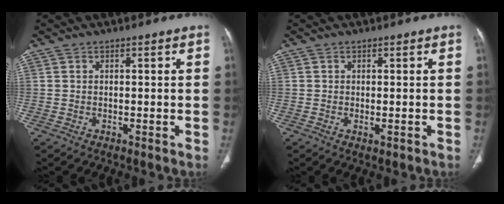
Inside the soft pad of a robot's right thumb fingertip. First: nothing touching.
{"total": 1.1, "force": [-0.4, 0.5, 0.9], "torque": [-0.015, -0.003, -0.001]}